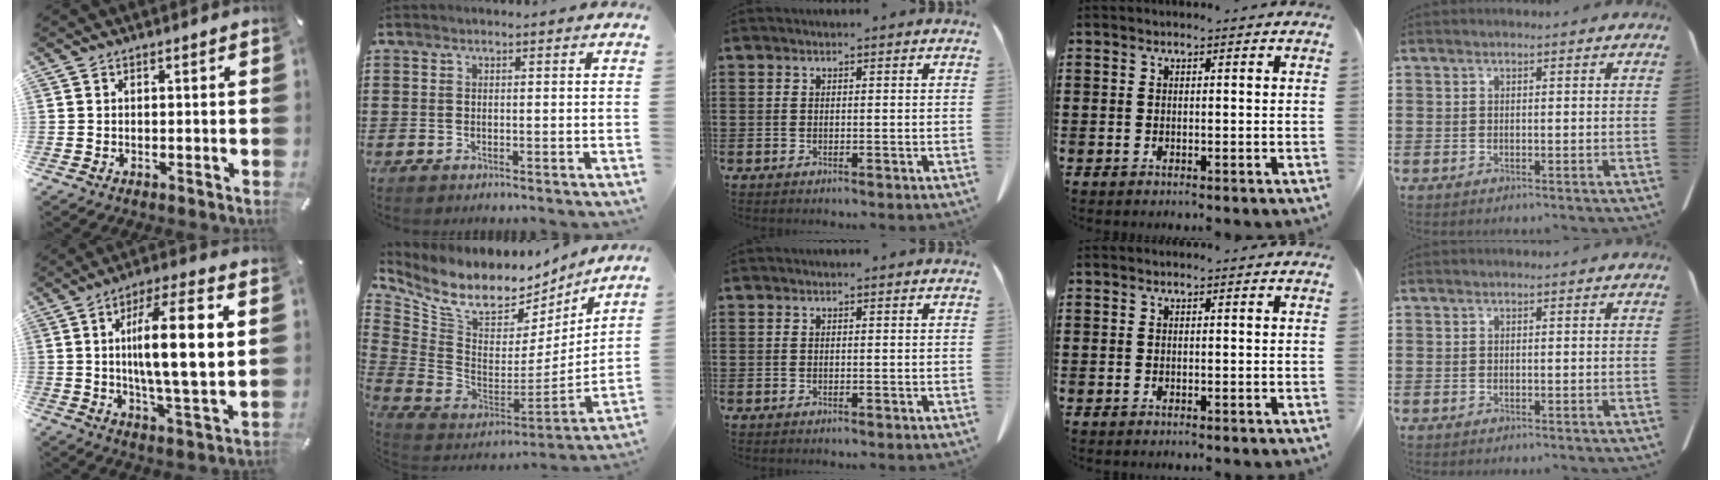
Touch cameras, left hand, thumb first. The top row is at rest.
{"thumb": {"total": 17.1, "force": [3.2, 4.1, 16.3], "torque": [-0.280, -0.005, 0.040]}, "index": {"total": 9.1, "force": [6.3, 4.7, 4.5], "torque": [-0.131, -0.051, 0.112]}}